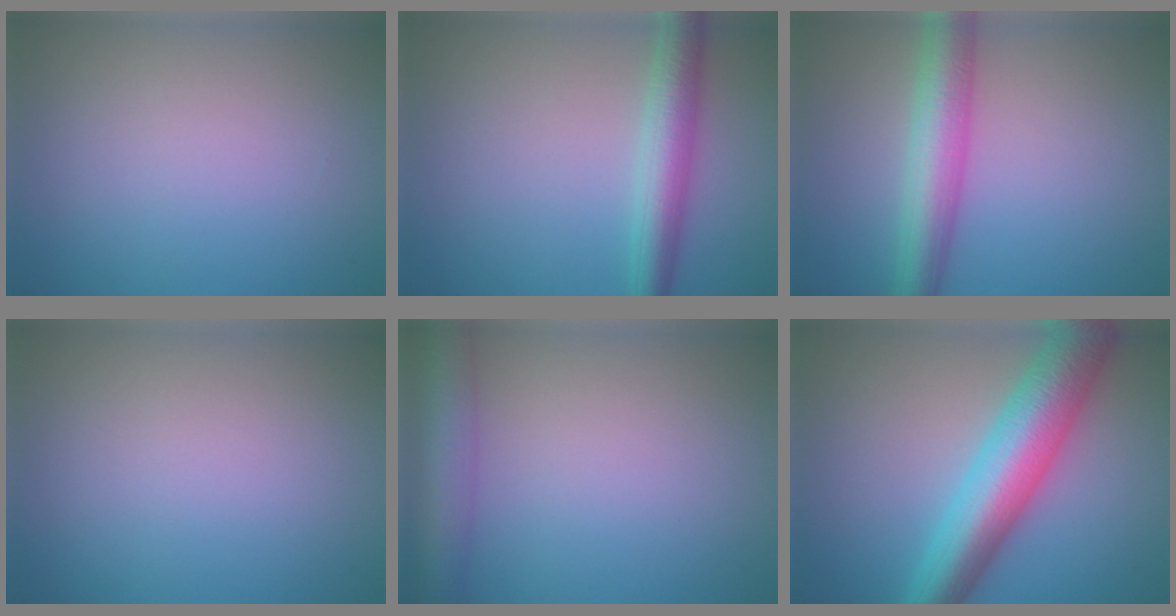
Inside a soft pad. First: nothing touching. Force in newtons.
{"total": 4.4, "press": 4.4, "slide": 0.1}
{"total": 5.9, "press": 5.9, "slide": 0.2}
{"total": 0.0}
{"total": 5.6, "press": 5.6, "slide": 0.3}
{"total": 9.5, "press": 9.5, "slide": 0.1}